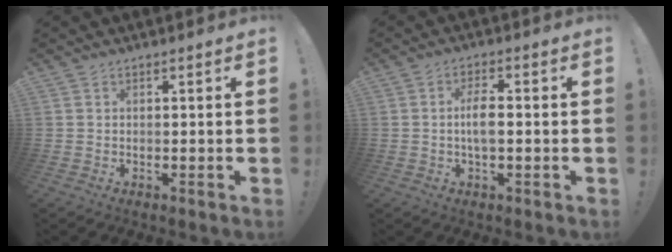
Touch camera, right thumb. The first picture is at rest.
{"total": 5.7, "force": [-0.4, 1.9, 5.4], "torque": [-0.103, 0.001, -0.012]}